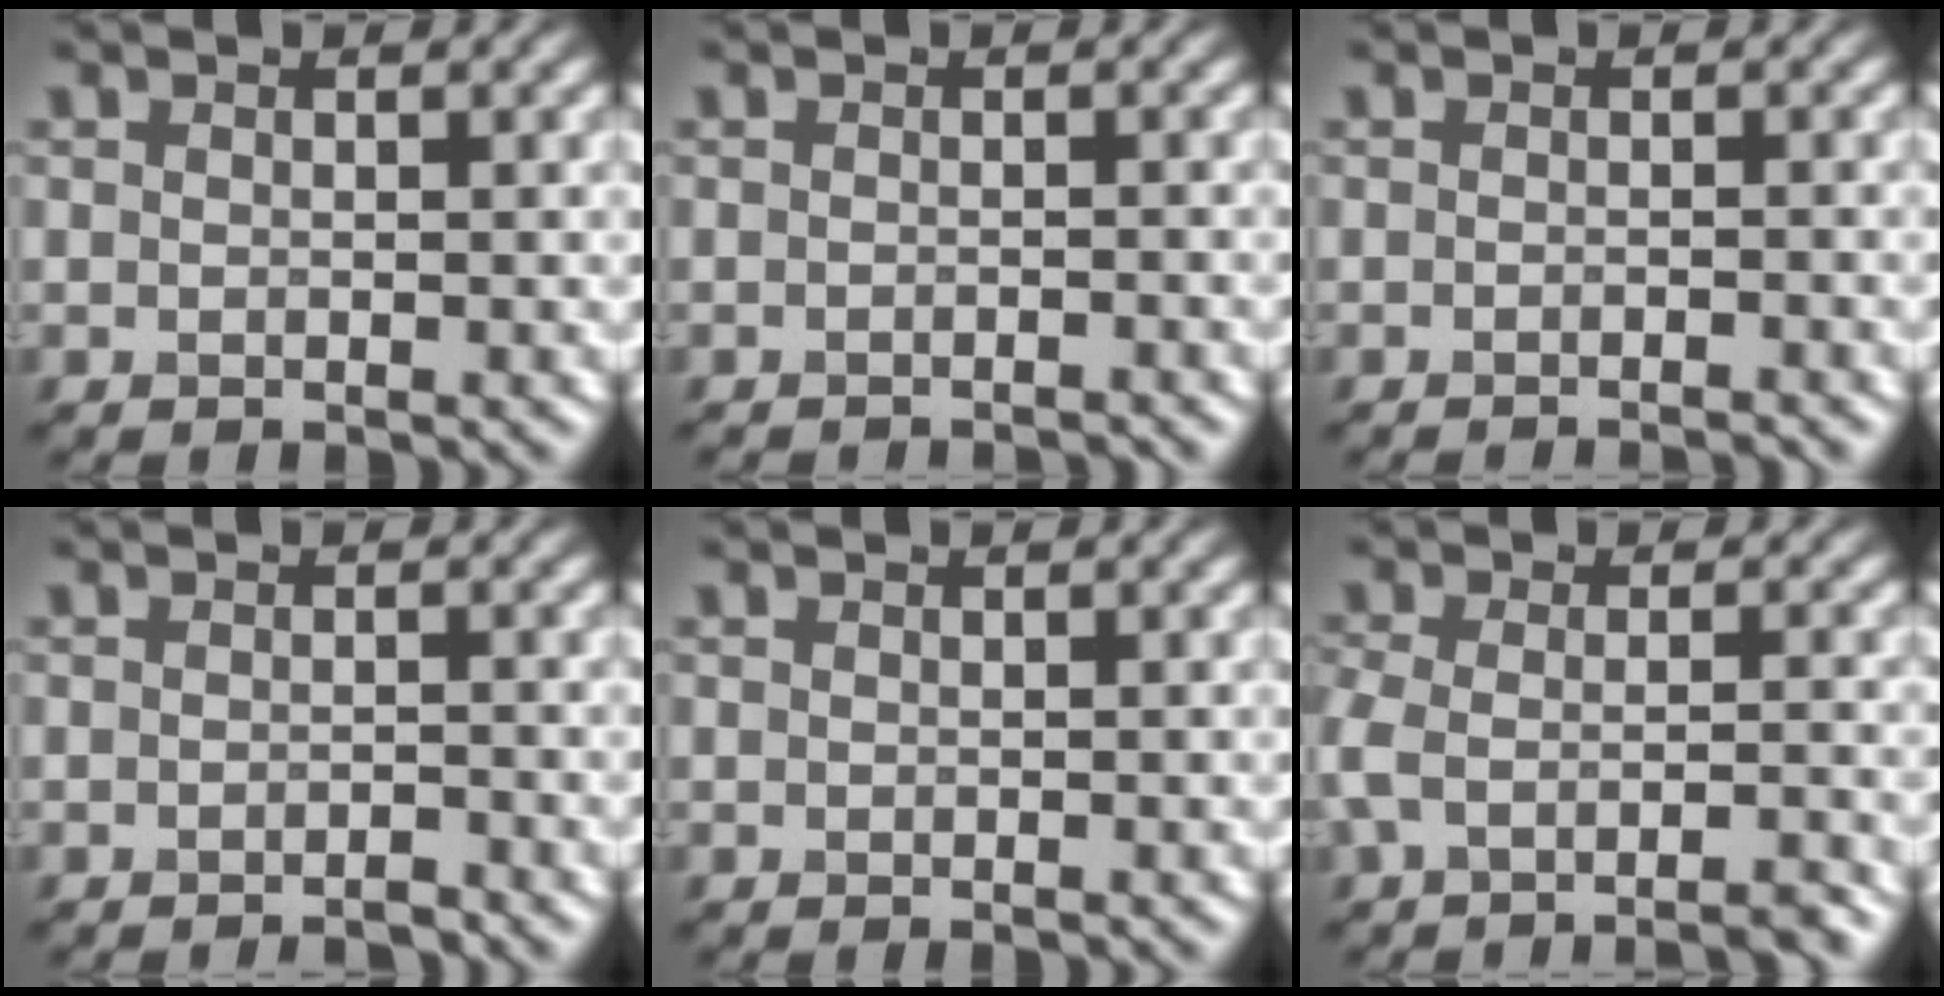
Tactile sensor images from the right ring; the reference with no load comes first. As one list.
[{"total": 2.2, "force": [-2.2, 0.2, 0.6], "torque": [0.002, -0.006, -0.029]}, {"total": 1.8, "force": [-1.5, 0.2, 0.9], "torque": [0.001, 0.000, -0.024]}, {"total": 1.2, "force": [-1.1, 0.1, 0.4], "torque": [-0.003, 0.002, -0.020]}, {"total": 0.0}, {"total": 4.8, "force": [-3.2, 1.2, 3.3], "torque": [-0.063, -0.011, -0.058]}]